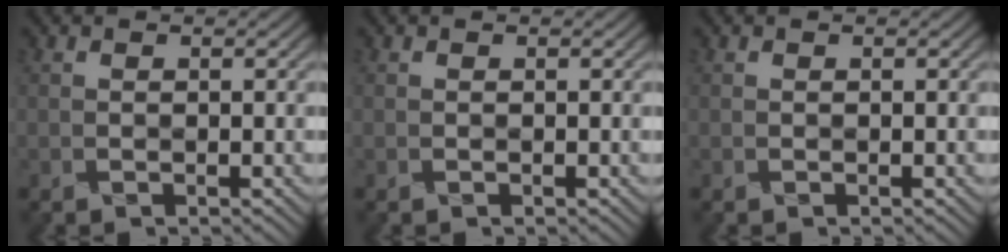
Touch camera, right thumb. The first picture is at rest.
{"total": 0.0}
{"total": 0.0}